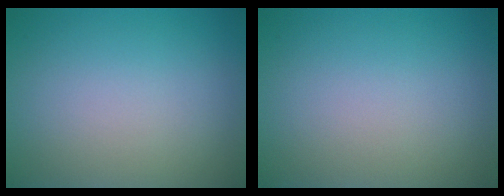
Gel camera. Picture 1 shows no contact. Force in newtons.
{"total": 0.0}